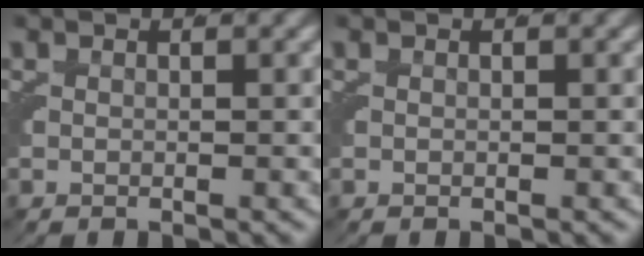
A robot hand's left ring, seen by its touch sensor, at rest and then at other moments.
{"total": 0.0}